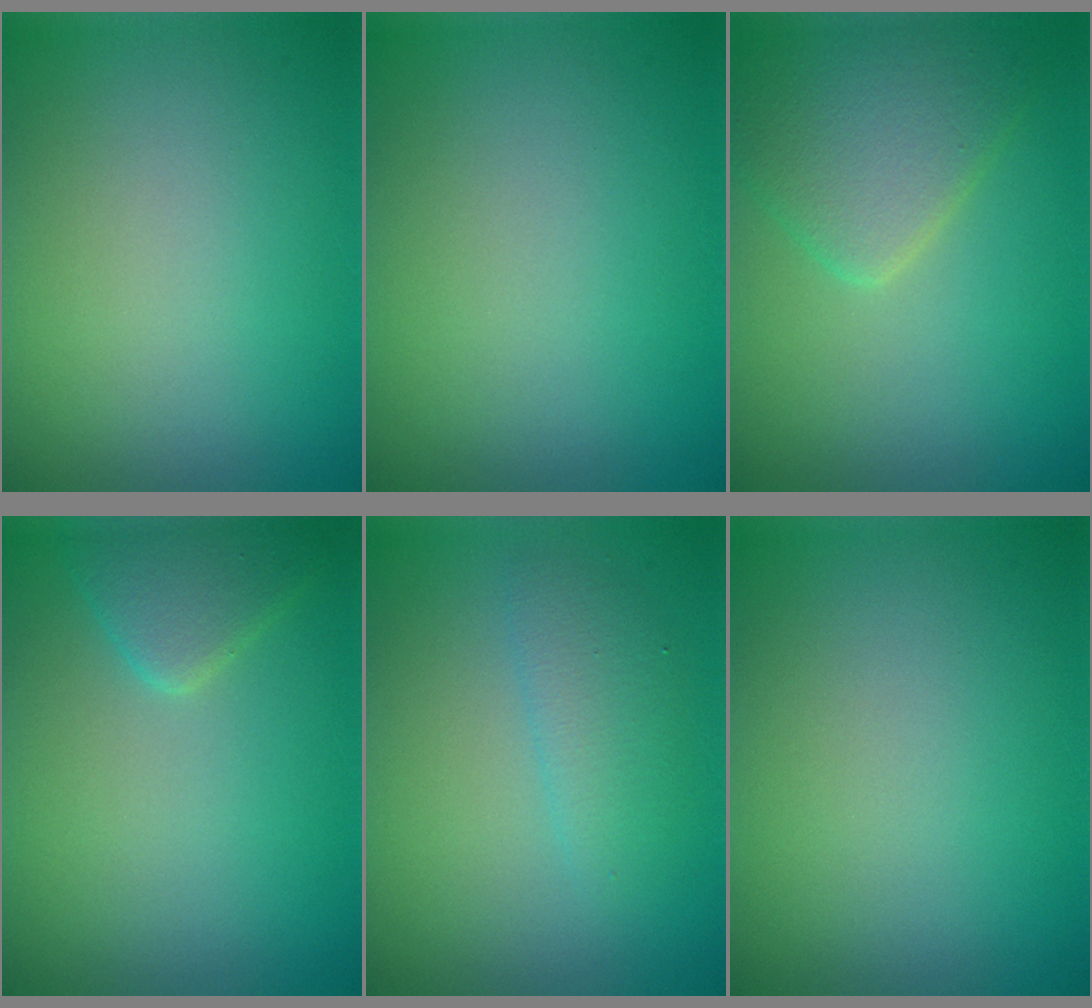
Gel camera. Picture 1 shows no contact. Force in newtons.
{"total": 0.0}
{"total": 4.8, "press": 4.8, "slide": 0.2}
{"total": 2.5, "press": 2.5, "slide": 0.2}
{"total": 2.0, "press": 2.0, "slide": 0.1}
{"total": 0.0}